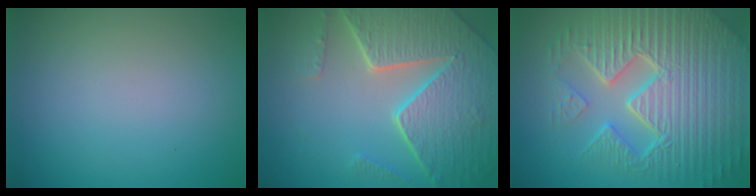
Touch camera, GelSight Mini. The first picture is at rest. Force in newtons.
{"total": 7.8, "press": 5.7, "slide": 5.4}
{"total": 10.7, "press": 7.0, "slide": 8.1}